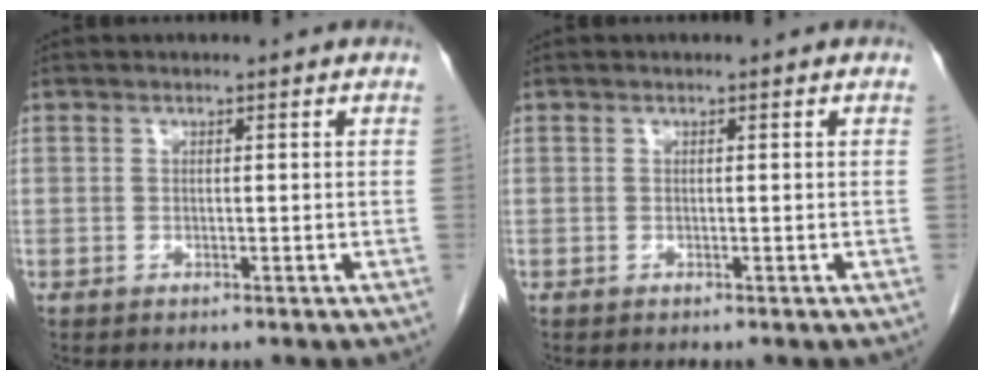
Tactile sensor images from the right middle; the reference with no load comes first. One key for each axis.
{"total": 0.0}